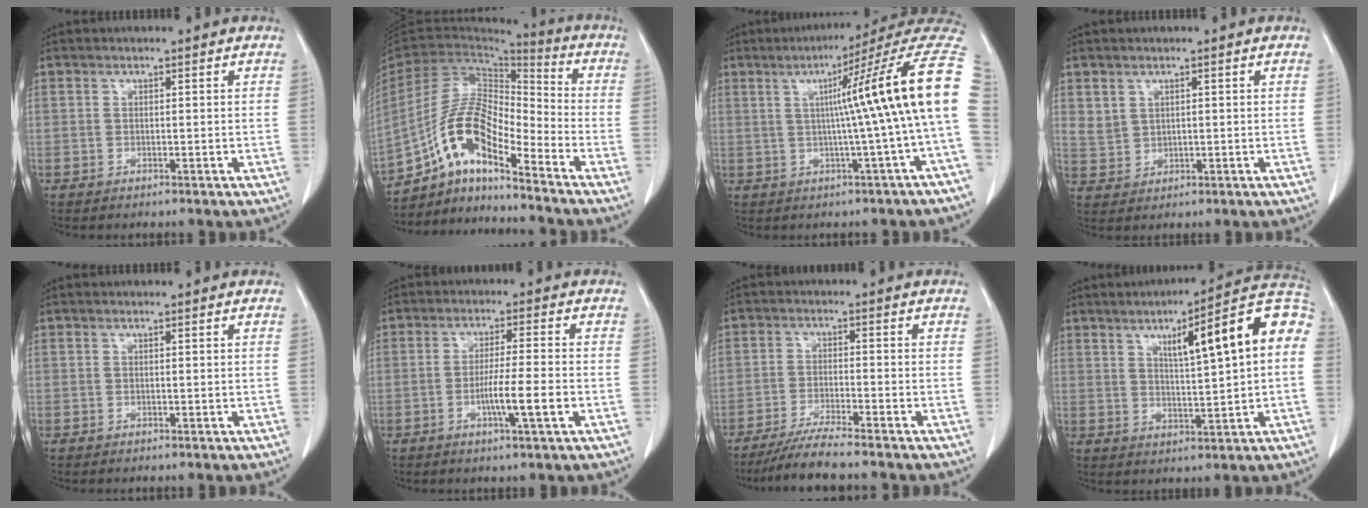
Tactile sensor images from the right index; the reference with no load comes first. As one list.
[{"total": 13.0, "force": [-8.1, 3.5, 9.6], "torque": [-0.192, 0.028, -0.148]}, {"total": 15.0, "force": [1.8, -2.3, 14.8], "torque": [-0.176, 0.027, 0.015]}, {"total": 3.1, "force": [1.6, 2.6, 0.9], "torque": [-0.017, 0.001, 0.041]}, {"total": 0.0}, {"total": 6.4, "force": [-2.0, -0.4, 6.1], "torque": [-0.103, -0.009, -0.036]}, {"total": 6.4, "force": [-5.5, -1.0, 3.2], "torque": [-0.055, -0.024, -0.099]}, {"total": 15.0, "force": [3.8, 1.7, 14.4], "torque": [-0.201, 0.031, 0.051]}]